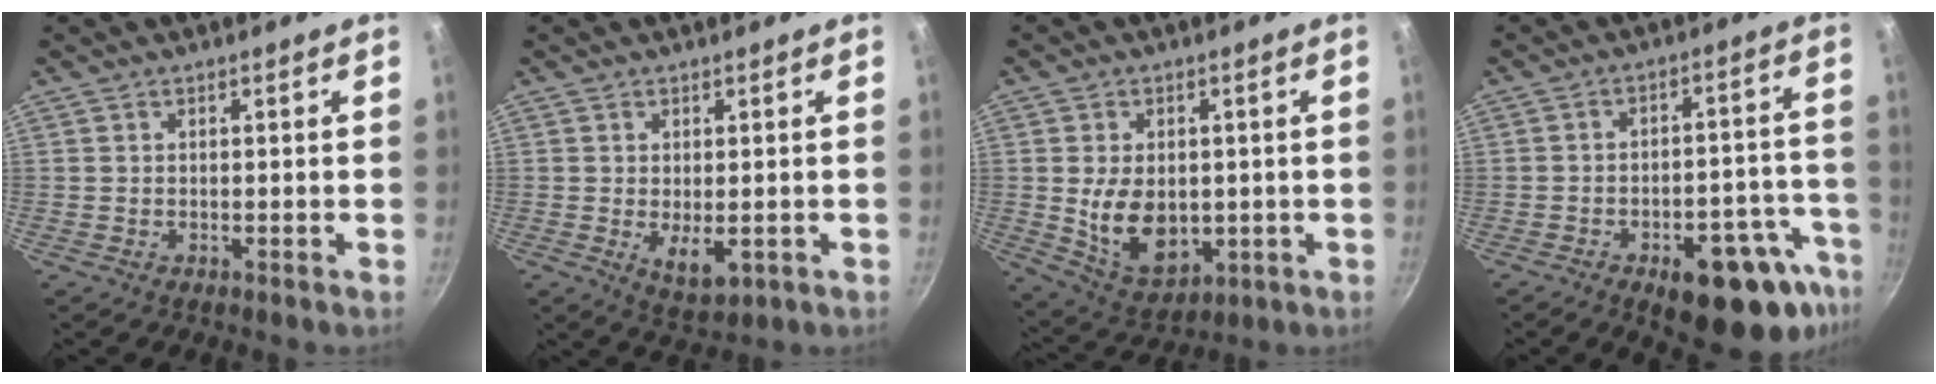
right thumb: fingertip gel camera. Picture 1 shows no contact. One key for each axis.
{"total": 5.6, "fx": -0.9, "fy": 3.0, "fz": 4.6, "tx": -0.067, "ty": -0.014, "tz": -0.002}
{"total": 12.0, "fx": -0.3, "fy": 8.4, "fz": 8.6, "tx": -0.125, "ty": -0.015, "tz": 0.017}
{"total": 17.7, "fx": -9.6, "fy": 7.8, "fz": 12.7, "tx": -0.094, "ty": 0.047, "tz": -0.118}